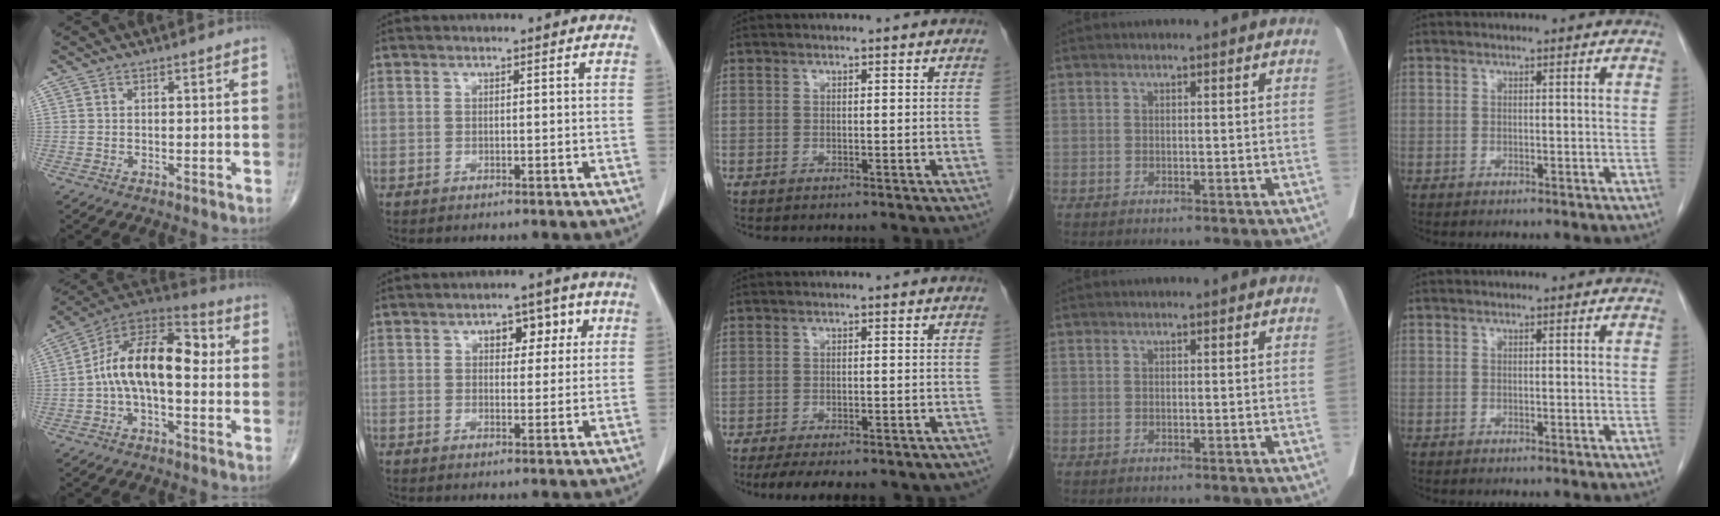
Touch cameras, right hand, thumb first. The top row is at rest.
{"thumb": {"total": 16.5, "force": [-0.1, 8.5, 14.1], "torque": [-0.221, 0.051, -0.015]}, "index": {"total": 5.5, "force": [2.2, 3.1, 4.0], "torque": [-0.043, 0.019, 0.029]}, "middle": {"total": 16.0, "force": [-13.8, 4.0, 7.0], "torque": [-0.109, -0.003, -0.166]}}